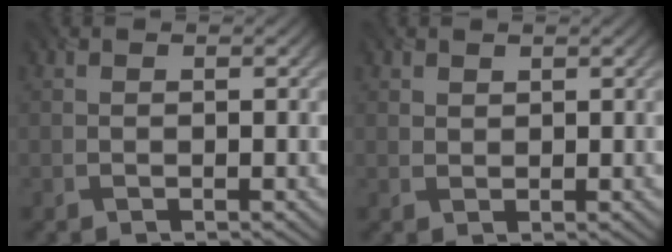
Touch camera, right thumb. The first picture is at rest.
{"total": 1.0, "force": [0.8, 0.5, 0.2], "torque": [-0.005, -0.001, 0.019]}